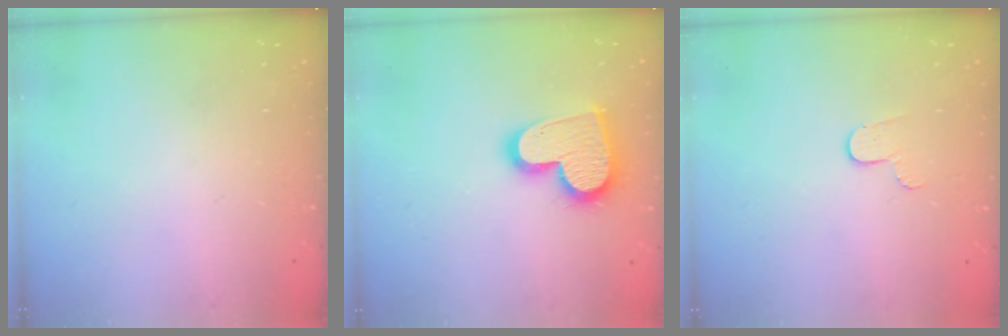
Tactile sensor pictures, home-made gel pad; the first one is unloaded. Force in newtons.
{"total": 16.2, "press": 16.2, "slide": 1.1}
{"total": 4.6, "press": 4.6, "slide": 0.4}